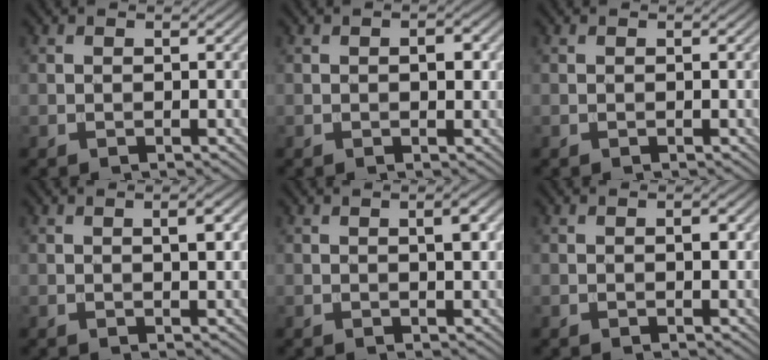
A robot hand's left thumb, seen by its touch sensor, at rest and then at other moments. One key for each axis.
{"total": 1.9, "fx": 0.2, "fy": 1.0, "fz": 1.6, "tx": -0.019, "ty": 0.001, "tz": 0.001}
{"total": 0.0}
{"total": 2.3, "fx": 0.5, "fy": 0.6, "fz": 2.2, "tx": -0.036, "ty": 0.003, "tz": 0.008}
{"total": 2.8, "fx": 0.6, "fy": 0.6, "fz": 2.6, "tx": -0.043, "ty": 0.003, "tz": 0.010}
{"total": 1.2, "fx": 0.2, "fy": 0.6, "fz": 1.1, "tx": -0.011, "ty": 0.000, "tz": 0.001}